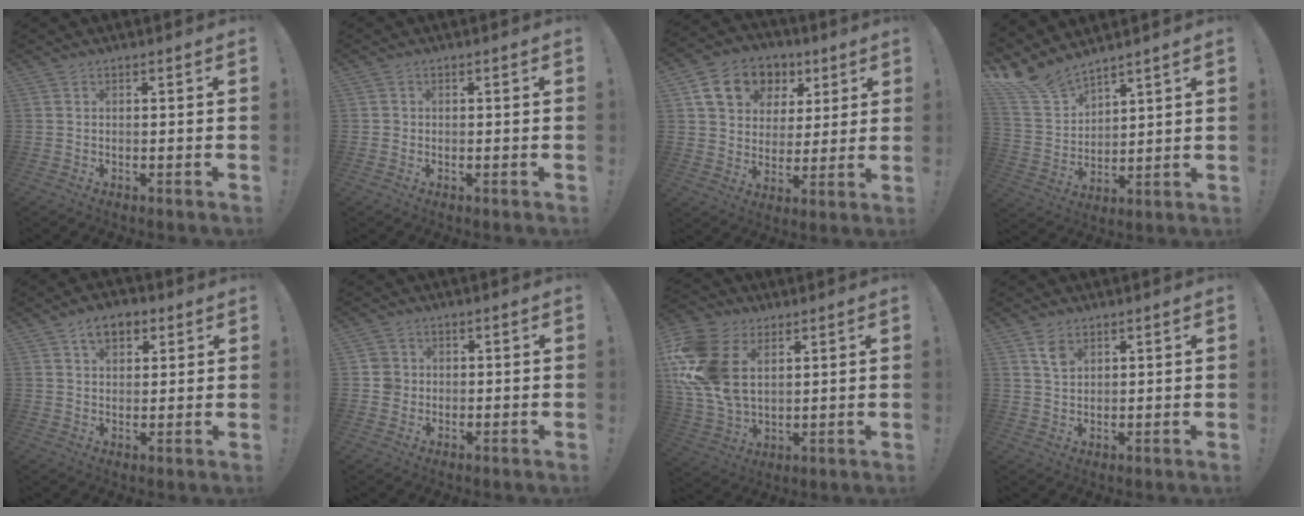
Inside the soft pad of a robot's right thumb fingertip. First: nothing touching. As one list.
[{"total": 1.0, "force": [-0.2, 1.0, 0.3], "torque": [-0.011, 0.005, -0.002]}, {"total": 14.8, "force": [6.8, 11.4, 6.5], "torque": [-0.100, -0.018, 0.138]}, {"total": 10.4, "force": [9.5, 3.3, 2.3], "torque": [-0.072, -0.070, 0.184]}, {"total": 7.2, "force": [3.6, 4.8, 4.0], "torque": [-0.054, -0.004, 0.064]}, {"total": 3.9, "force": [-0.1, 3.8, 0.9], "torque": [-0.012, 0.009, 0.000]}, {"total": 20.8, "force": [6.1, 14.2, 13.9], "torque": [-0.294, -0.022, 0.114]}, {"total": 4.6, "force": [2.8, 2.6, 2.6], "torque": [-0.033, -0.015, 0.049]}]